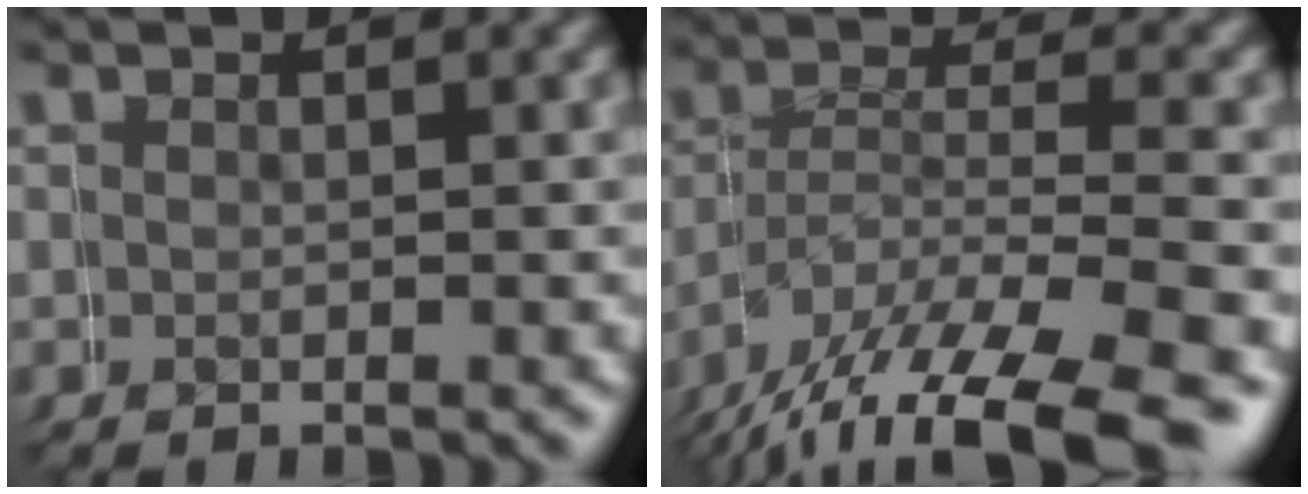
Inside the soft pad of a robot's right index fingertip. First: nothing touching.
{"total": 6.2, "force": [-3.5, 3.2, 3.9], "torque": [-0.088, -0.026, -0.039]}